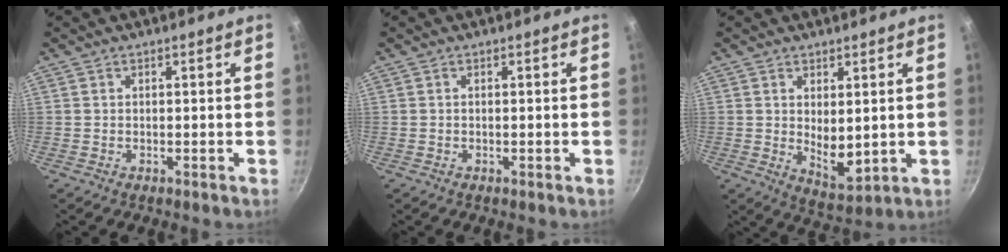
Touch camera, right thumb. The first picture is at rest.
{"total": 0.0}
{"total": 7.3, "force": [1.1, 3.5, 6.3], "torque": [-0.085, -0.028, 0.031]}